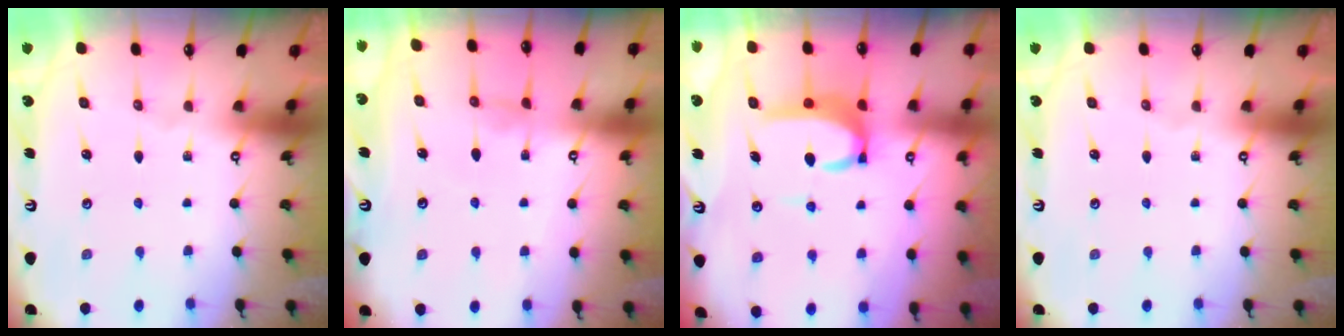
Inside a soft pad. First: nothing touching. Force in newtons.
{"total": 0.8, "press": 0.8, "slide": 0.3}
{"total": 7.1, "press": 7.1, "slide": 0.6}
{"total": 0.0}